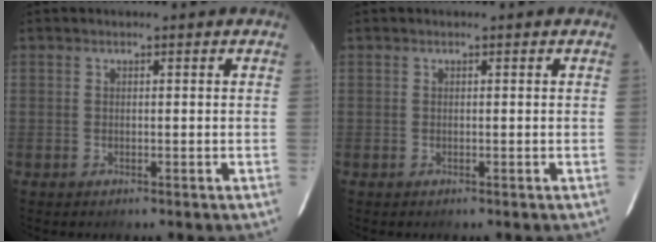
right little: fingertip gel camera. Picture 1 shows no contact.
{"total": 0.0}